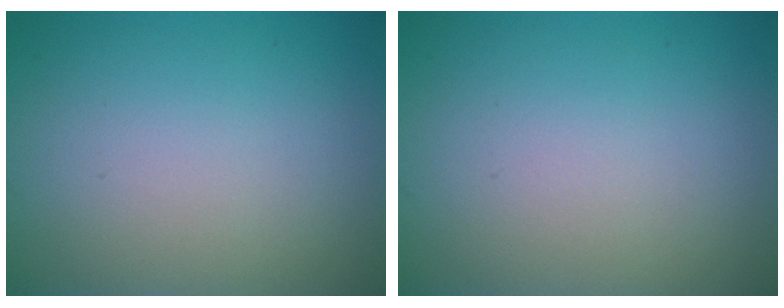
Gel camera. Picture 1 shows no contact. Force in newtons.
{"total": 0.0}